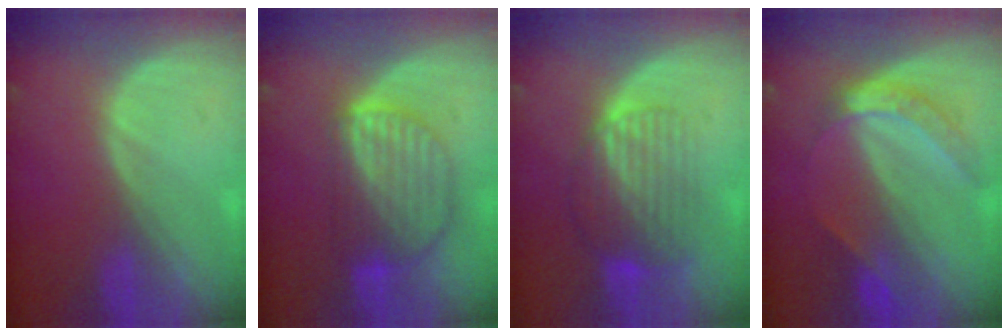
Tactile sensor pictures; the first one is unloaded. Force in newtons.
{"total": 8.8, "press": 7.7, "slide": 4.2}
{"total": 8.0, "press": 7.1, "slide": 3.7}
{"total": 6.2, "press": 5.2, "slide": 3.3}